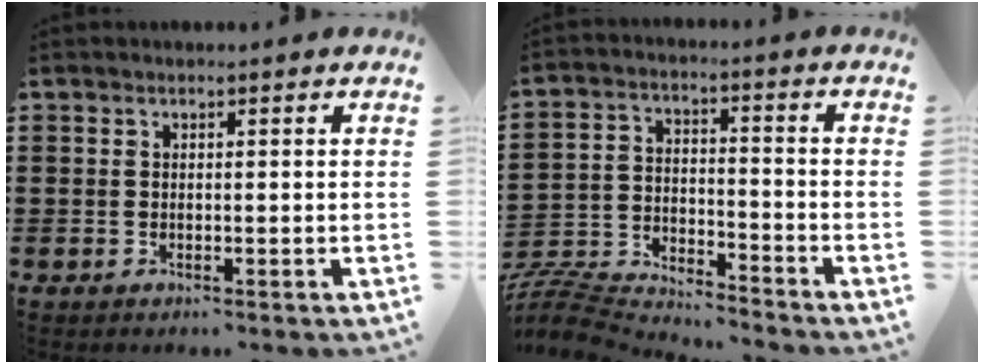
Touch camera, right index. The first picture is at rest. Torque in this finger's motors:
{"motor_torque": [-1.11, 1.03, -0.95, -0.21]}